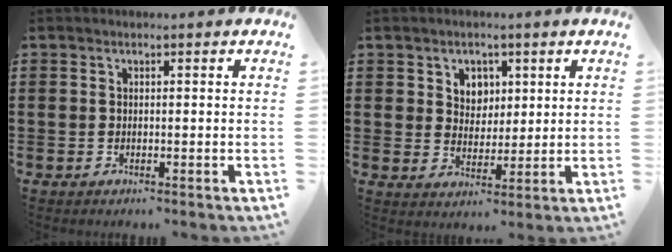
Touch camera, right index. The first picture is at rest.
{"total": 3.9, "force": [1.8, 3.3, 1.0], "torque": [-0.036, 0.014, 0.032]}